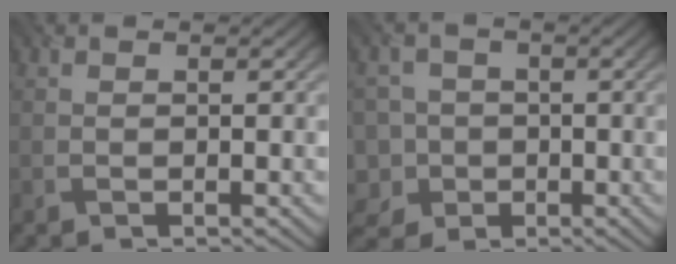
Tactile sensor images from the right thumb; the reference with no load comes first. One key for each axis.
{"total": 5.9, "fx": -1.7, "fy": 5.6, "fz": 0.3, "tx": -0.035, "ty": -0.002, "tz": -0.053}